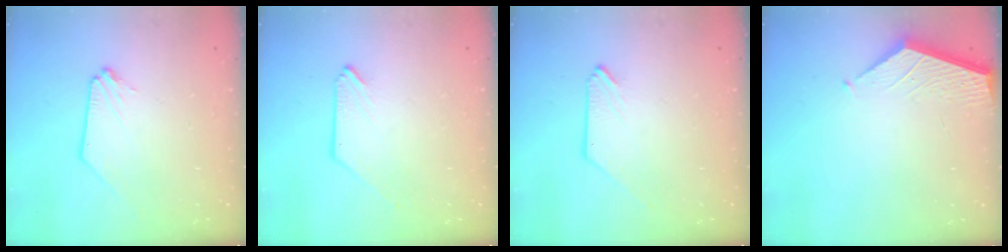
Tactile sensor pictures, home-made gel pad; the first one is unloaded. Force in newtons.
{"total": 0.0}
{"total": 0.0}
{"total": 2.6, "press": 2.6, "slide": 0.3}